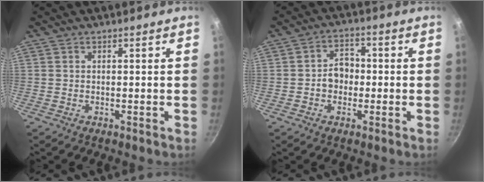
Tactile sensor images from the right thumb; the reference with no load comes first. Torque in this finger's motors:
{"motor_torque": [0.26, 0.04, -0.08, 0.10, 0.04]}